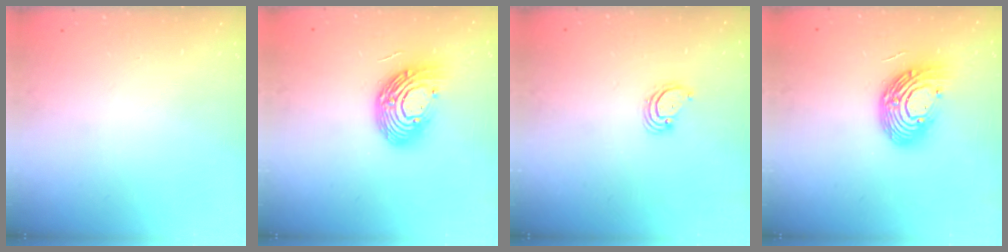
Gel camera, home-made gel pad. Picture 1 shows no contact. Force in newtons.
{"total": 14.7, "press": 14.7, "slide": 1.0}
{"total": 3.4, "press": 3.4, "slide": 0.1}
{"total": 14.7, "press": 14.7, "slide": 1.0}